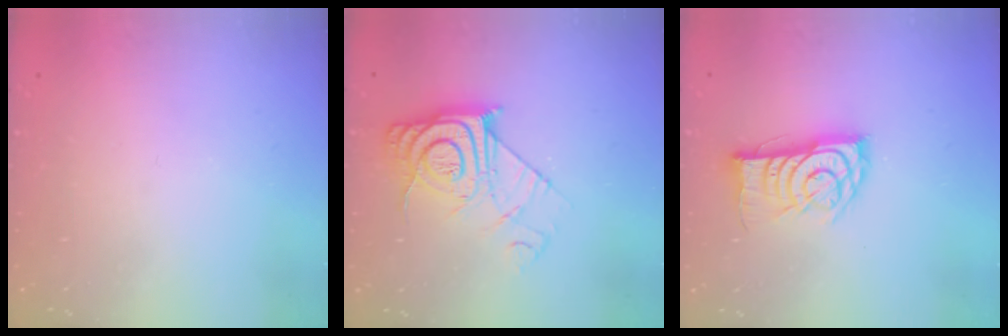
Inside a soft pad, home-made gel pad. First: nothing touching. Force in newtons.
{"total": 12.3, "press": 12.3, "slide": 1.1}
{"total": 11.9, "press": 11.9, "slide": 0.8}